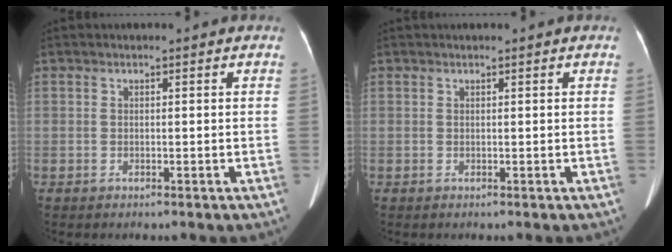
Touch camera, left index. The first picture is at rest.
{"total": 0.6, "force": [0.6, 0.0, 0.3], "torque": [-0.003, 0.014, 0.012]}